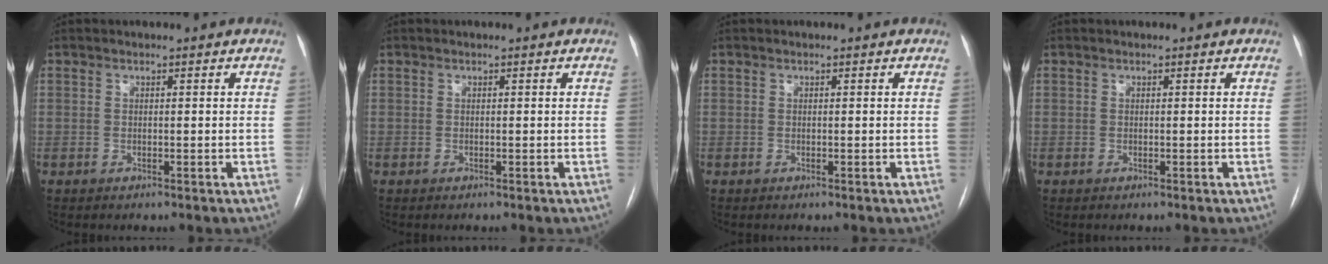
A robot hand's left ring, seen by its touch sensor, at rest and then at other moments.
{"total": 0.0}
{"total": 0.0}
{"total": 0.0}